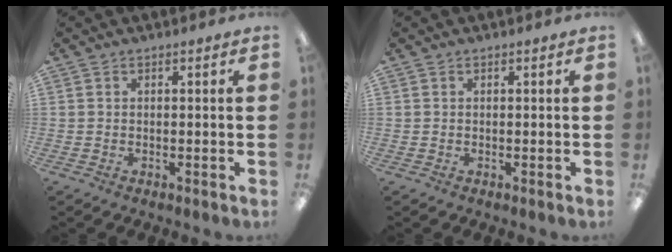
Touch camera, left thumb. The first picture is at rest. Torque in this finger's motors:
{"motor_torque": [0.00, 0.04, 0.02, -0.25, 0.00]}